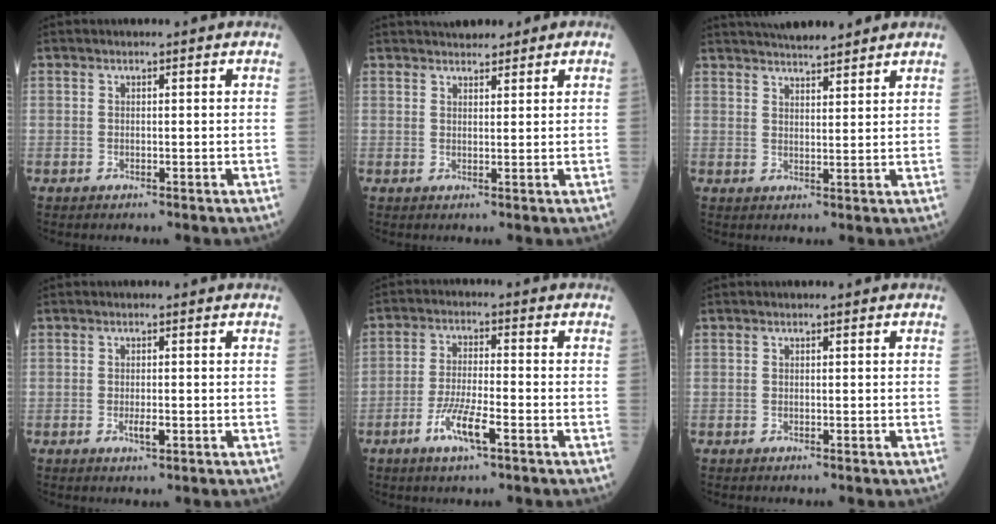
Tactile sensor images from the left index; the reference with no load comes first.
{"total": 4.6, "force": [4.0, 1.6, 1.6], "torque": [-0.014, 0.023, 0.056]}
{"total": 9.0, "force": [8.3, 0.8, 3.5], "torque": [-0.052, 0.020, 0.117]}
{"total": 1.6, "force": [-0.5, 0.4, 1.5], "torque": [-0.024, -0.001, -0.009]}
{"total": 6.3, "force": [-3.3, 0.8, 5.3], "torque": [-0.108, -0.006, -0.064]}
{"total": 0.0}